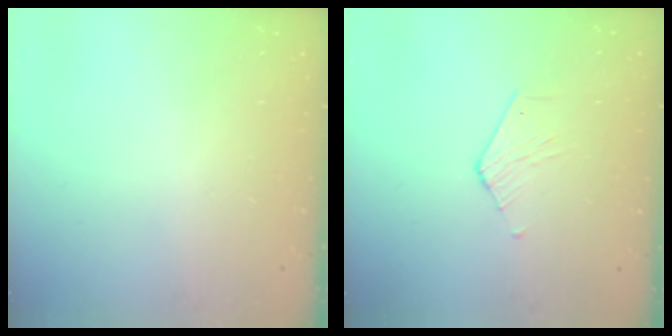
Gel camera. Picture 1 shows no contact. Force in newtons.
{"total": 2.7, "press": 2.7, "slide": 0.3}